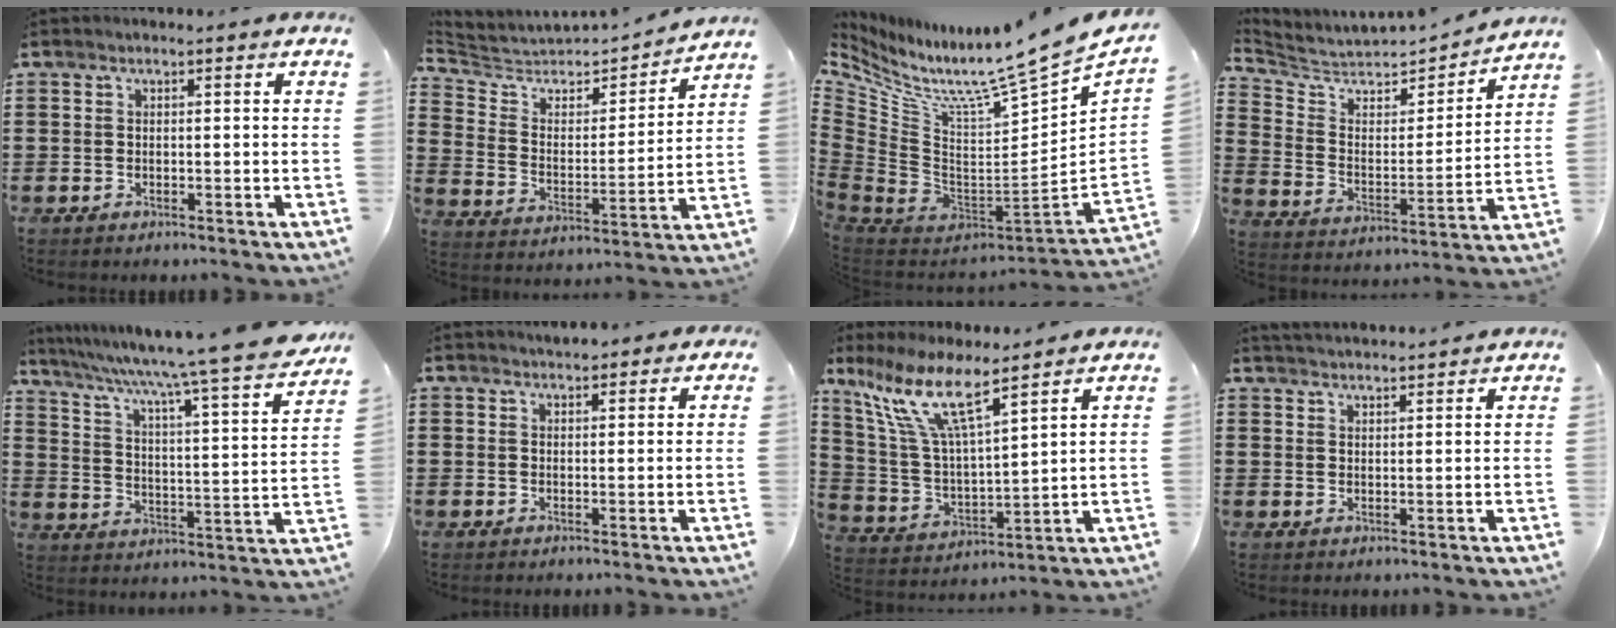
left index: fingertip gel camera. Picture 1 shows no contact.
{"total": 4.4, "force": [3.9, 1.9, 0.7], "torque": [-0.044, -0.032, 0.060]}
{"total": 8.9, "force": [7.7, -1.2, 4.3], "torque": [-0.101, -0.098, 0.113]}
{"total": 4.7, "force": [4.5, 1.2, 0.3], "torque": [-0.040, -0.043, 0.070]}
{"total": 8.6, "force": [7.0, -0.6, 4.9], "torque": [-0.115, -0.062, 0.104]}
{"total": 1.6, "force": [1.4, 0.7, 0.4], "torque": [-0.012, 0.007, 0.027]}
{"total": 11.1, "force": [7.8, 2.1, 7.7], "torque": [-0.187, -0.040, 0.132]}
{"total": 2.4, "force": [2.4, -0.2, -0.1], "torque": [-0.006, -0.004, 0.046]}